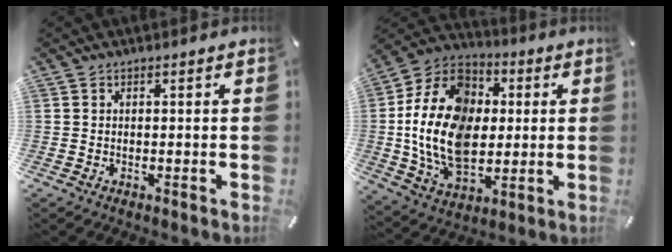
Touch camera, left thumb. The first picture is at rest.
{"total": 20.5, "force": [-0.4, 15.4, 13.5], "torque": [-0.300, 0.008, -0.011]}